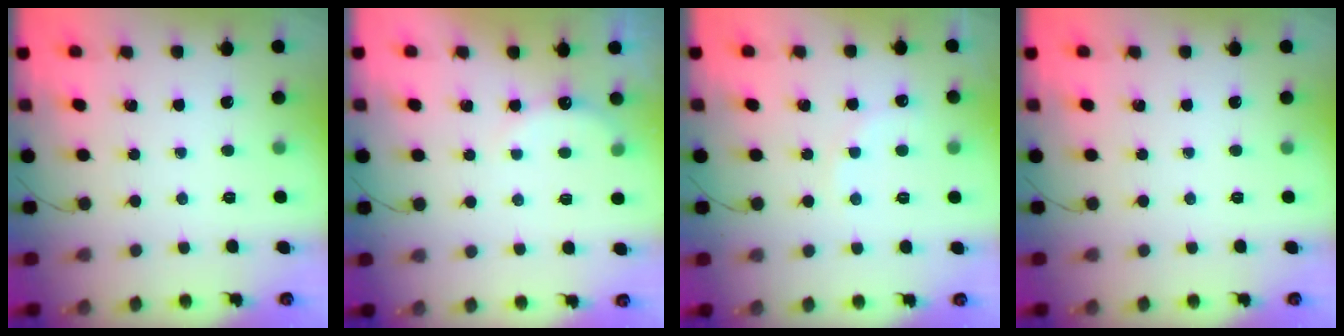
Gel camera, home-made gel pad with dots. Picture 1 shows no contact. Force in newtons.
{"total": 6.1, "press": 5.9, "slide": 1.3}
{"total": 6.3, "press": 6.2, "slide": 1.2}
{"total": 0.0}